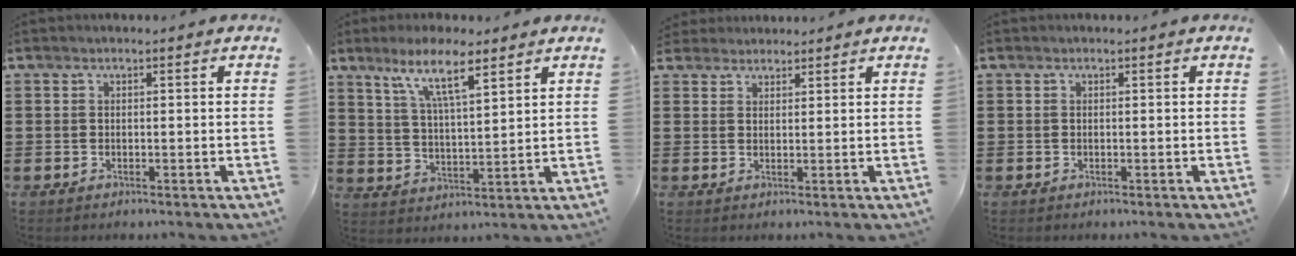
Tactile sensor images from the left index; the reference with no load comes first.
{"total": 8.8, "force": [6.0, 1.8, 6.3], "torque": [-0.120, -0.017, 0.101]}
{"total": 2.0, "force": [1.9, 0.6, -0.1], "torque": [-0.004, 0.004, 0.038]}
{"total": 0.0}